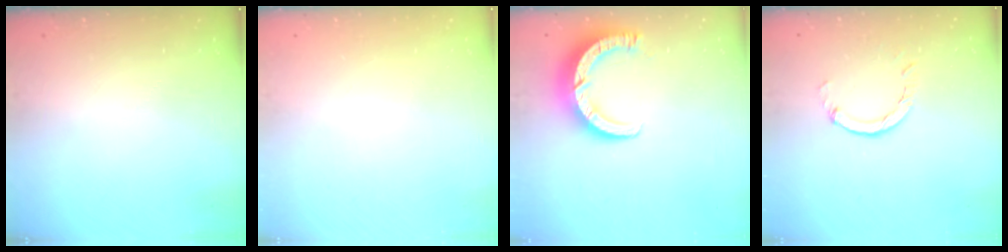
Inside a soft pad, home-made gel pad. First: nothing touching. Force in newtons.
{"total": 0.0}
{"total": 9.4, "press": 9.4, "slide": 1.0}
{"total": 2.9, "press": 2.9, "slide": 0.4}